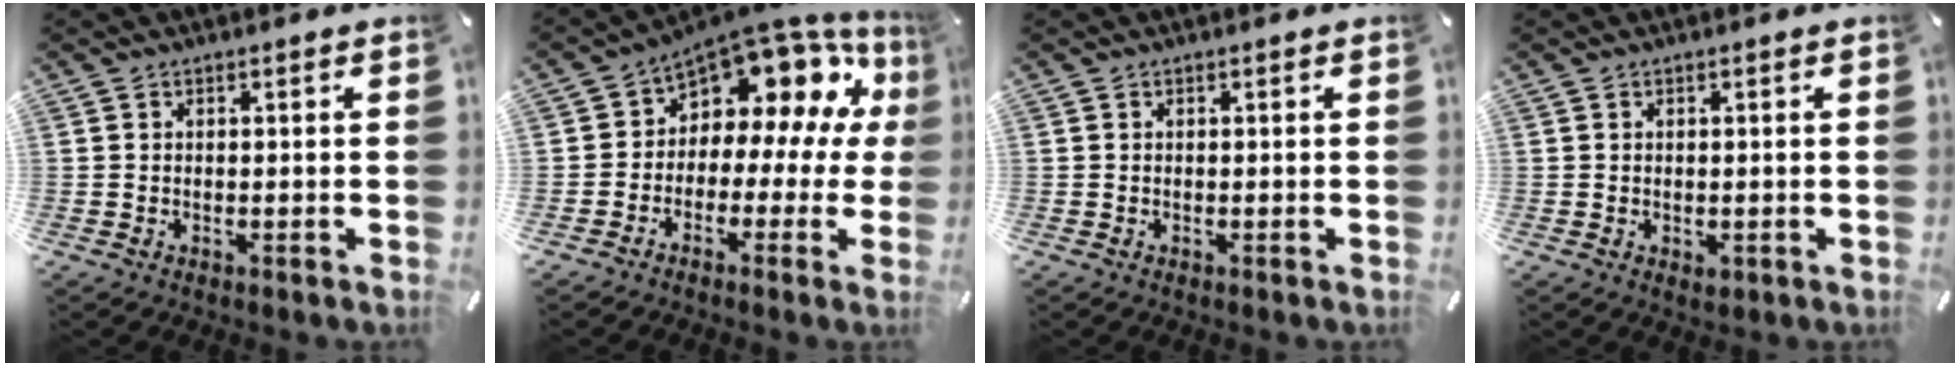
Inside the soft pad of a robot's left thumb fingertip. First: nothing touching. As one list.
[{"total": 11.8, "force": [6.0, 7.4, 6.8], "torque": [-0.108, -0.058, 0.101]}, {"total": 0.0}, {"total": 1.2, "force": [-0.2, 1.0, 0.7], "torque": [-0.011, 0.003, -0.003]}]